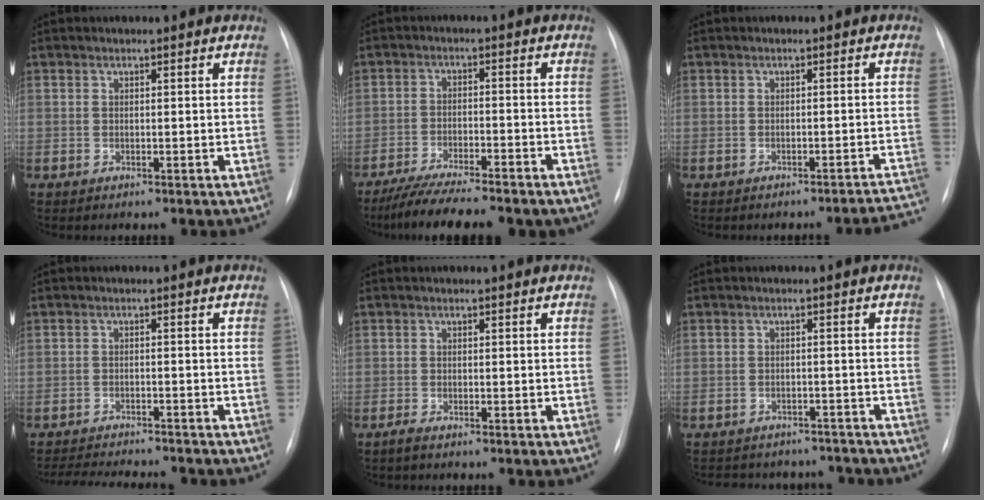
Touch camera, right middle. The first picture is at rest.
{"total": 12.0, "force": [-10.0, 1.6, 6.3], "torque": [-0.099, -0.018, -0.152]}
{"total": 5.4, "force": [-5.3, 0.0, 0.9], "torque": [0.011, 0.015, -0.056]}
{"total": 11.0, "force": [-10.2, 1.4, 3.7], "torque": [-0.059, -0.006, -0.141]}
{"total": 0.9, "force": [-0.7, 0.0, 0.6], "torque": [-0.022, -0.006, -0.014]}
{"total": 10.0, "force": [-9.2, 3.9, 1.2], "torque": [-0.019, 0.021, -0.103]}